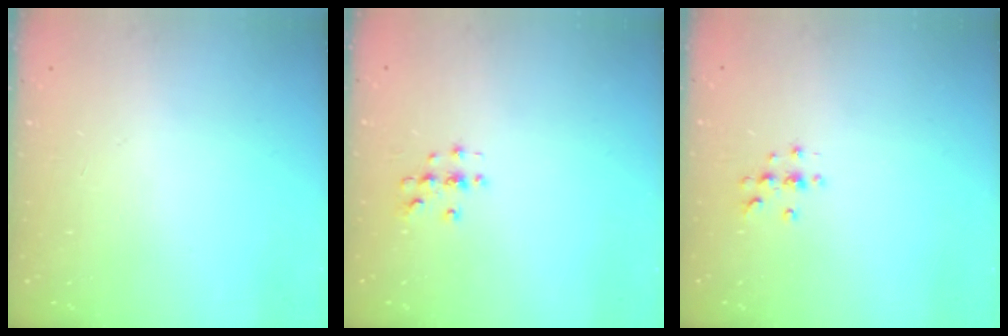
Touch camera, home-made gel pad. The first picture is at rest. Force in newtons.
{"total": 2.9, "press": 2.9, "slide": 0.3}
{"total": 3.7, "press": 3.7, "slide": 0.4}